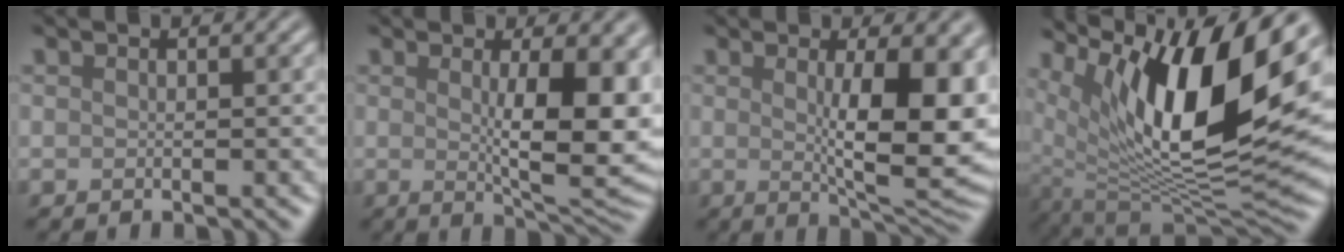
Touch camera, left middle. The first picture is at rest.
{"total": 9.0, "force": [1.0, 2.4, 8.6], "torque": [-0.123, -0.009, 0.023]}
{"total": 10.0, "force": [1.0, 2.7, 9.6], "torque": [-0.133, -0.011, 0.022]}
{"total": 14.5, "force": [6.0, 5.1, 12.1], "torque": [-0.205, -0.001, 0.106]}